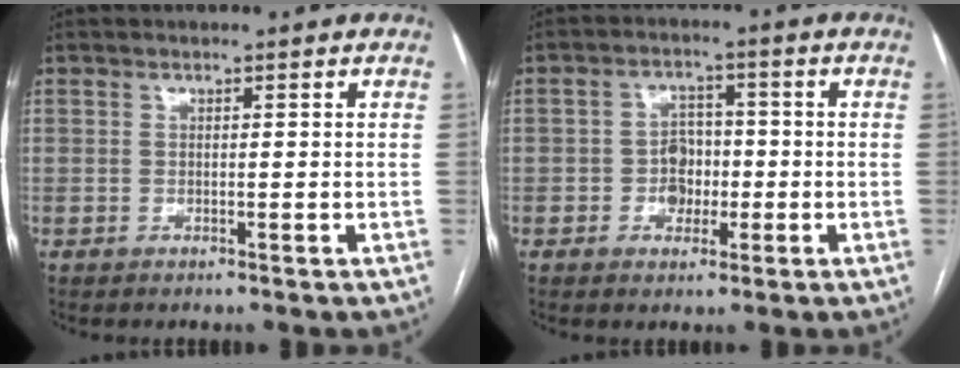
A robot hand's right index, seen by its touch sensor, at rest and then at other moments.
{"total": 4.5, "force": [-1.1, 3.5, 2.6], "torque": [-0.043, 0.012, -0.018]}